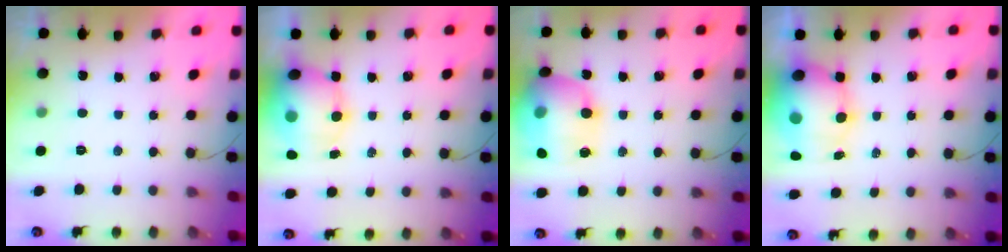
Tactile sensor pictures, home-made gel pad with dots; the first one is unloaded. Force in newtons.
{"total": 13.4, "press": 12.9, "slide": 3.5}
{"total": 19.9, "press": 19.8, "slide": 2.1}
{"total": 14.3, "press": 13.1, "slide": 5.8}